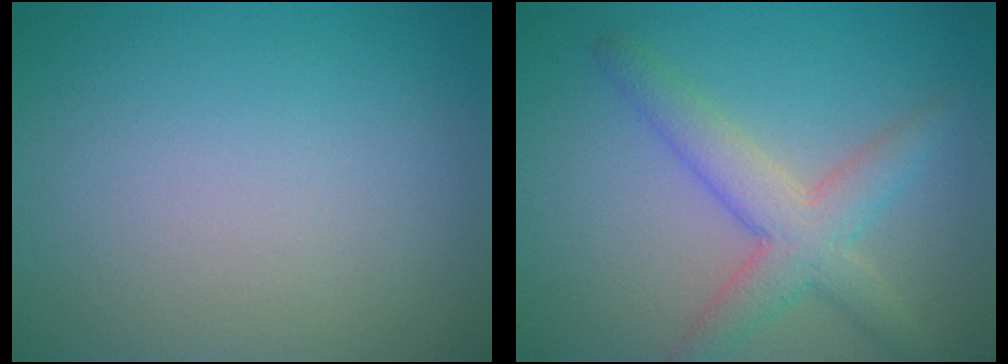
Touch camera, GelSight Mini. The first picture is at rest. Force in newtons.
{"total": 4.4, "press": 4.3, "slide": 0.3}